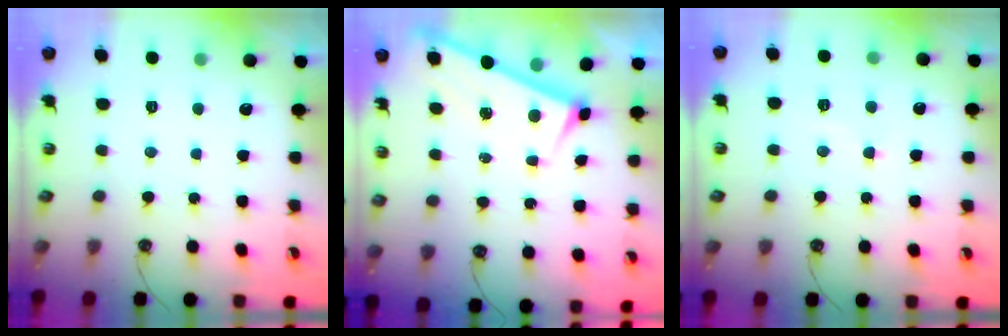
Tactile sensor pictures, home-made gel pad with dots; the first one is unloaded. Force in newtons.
{"total": 3.1, "press": 3.1, "slide": 0.2}
{"total": 2.0, "press": 2.0, "slide": 0.5}